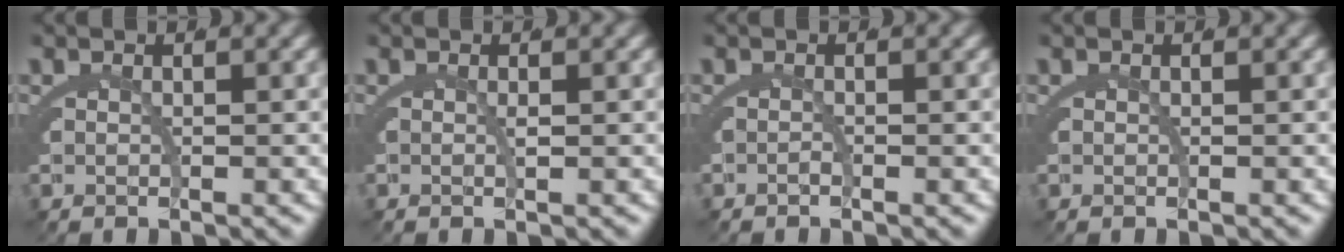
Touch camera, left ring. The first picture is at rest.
{"total": 0.7, "force": [0.1, 0.3, 0.6], "torque": [-0.011, -0.003, 0.001]}
{"total": 0.6, "force": [-0.5, 0.1, 0.4], "torque": [-0.006, -0.003, -0.009]}
{"total": 0.0}